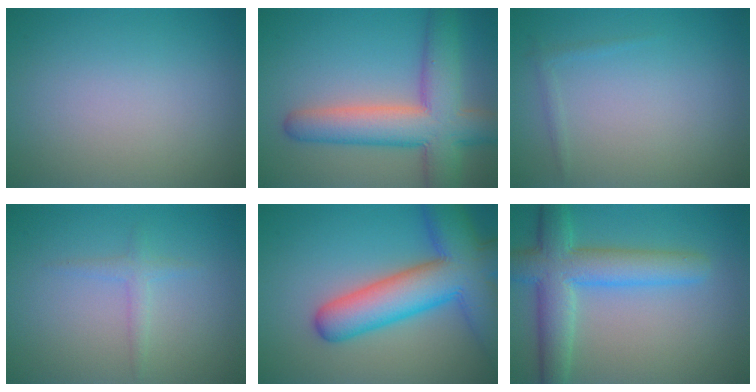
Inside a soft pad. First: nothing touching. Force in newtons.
{"total": 8.7, "press": 8.7, "slide": 0.3}
{"total": 0.7, "press": 0.7, "slide": 0.0}
{"total": 1.3, "press": 1.3, "slide": 0.0}
{"total": 10.8, "press": 10.8, "slide": 0.6}
{"total": 6.6, "press": 6.6, "slide": 0.1}